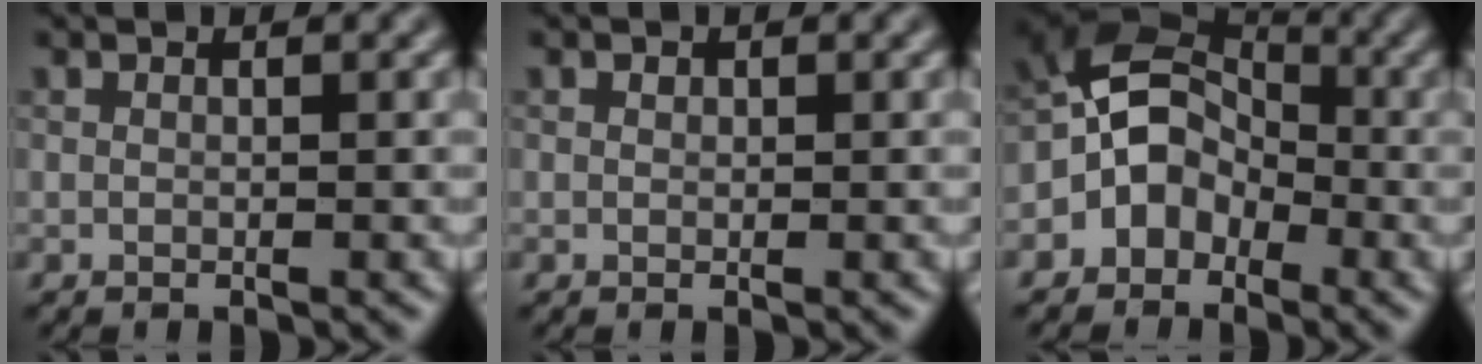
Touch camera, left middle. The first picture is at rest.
{"total": 0.0}
{"total": 5.7, "force": [-2.3, 4.5, 2.6], "torque": [-0.006, 0.017, -0.059]}